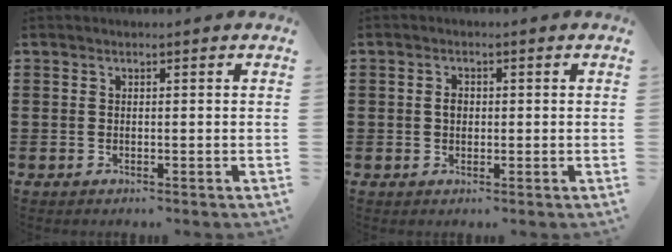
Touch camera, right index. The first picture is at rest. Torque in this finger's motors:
{"motor_torque": [0.45, 0.13, 0.27, 0.05]}